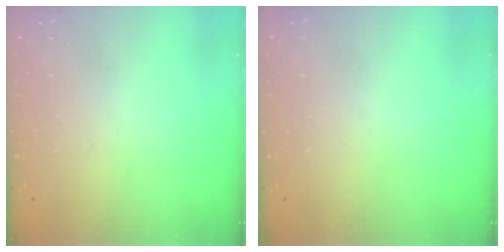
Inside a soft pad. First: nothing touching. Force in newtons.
{"total": 0.0}